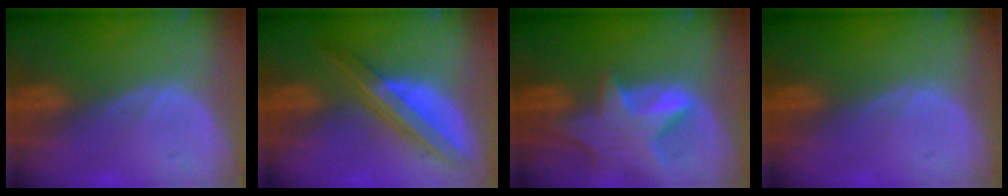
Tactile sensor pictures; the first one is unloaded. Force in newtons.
{"total": 7.9, "press": 6.7, "slide": 4.2}
{"total": 8.5, "press": 7.6, "slide": 3.7}
{"total": 0.0}